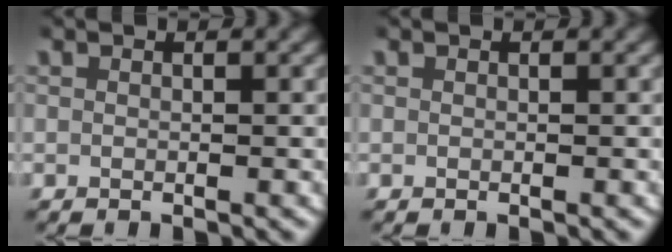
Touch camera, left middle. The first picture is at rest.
{"total": 0.0}